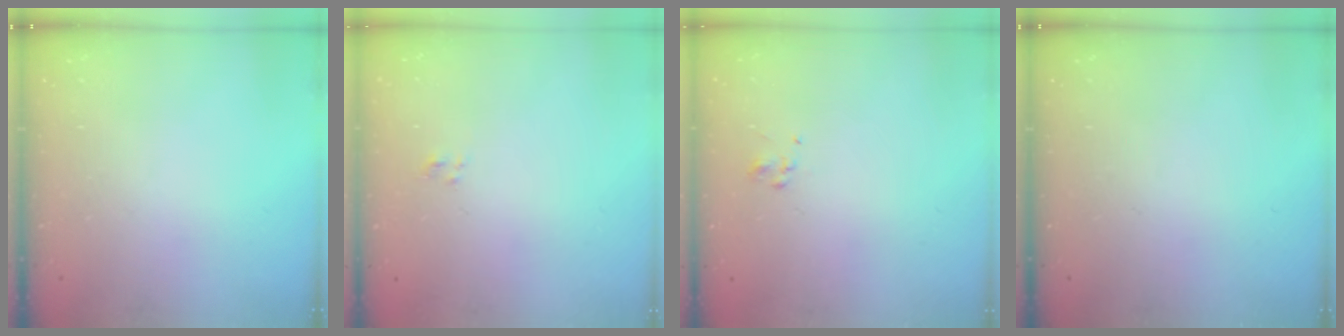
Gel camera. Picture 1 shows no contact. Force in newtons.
{"total": 1.2, "press": 1.0, "slide": 0.7}
{"total": 2.6, "press": 2.5, "slide": 0.7}
{"total": 0.0}